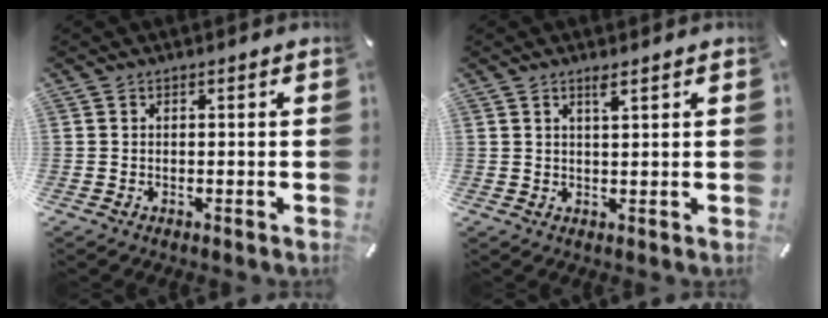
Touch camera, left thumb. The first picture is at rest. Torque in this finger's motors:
{"motor_torque": [0.46, 0.19, 0.16, -0.08, 0.07]}